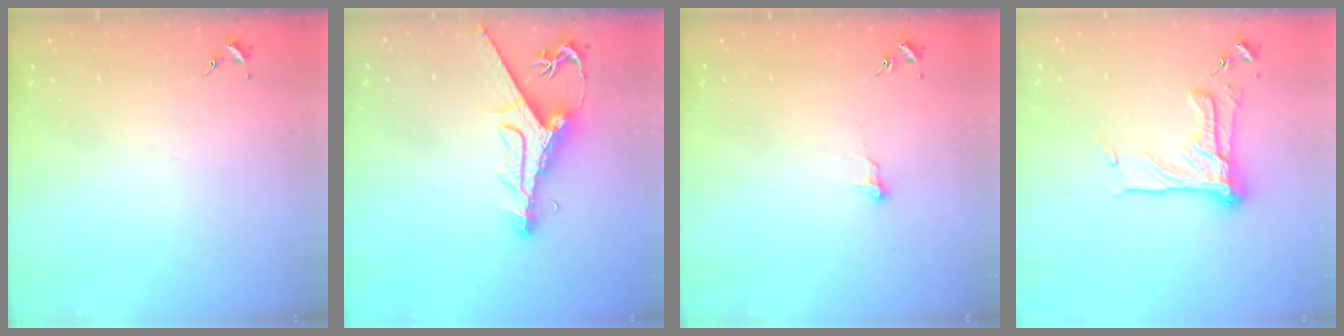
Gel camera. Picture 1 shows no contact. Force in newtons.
{"total": 12.4, "press": 12.4, "slide": 1.3}
{"total": 5.6, "press": 5.5, "slide": 0.6}
{"total": 16.2, "press": 16.0, "slide": 2.1}